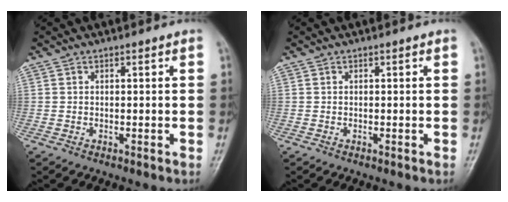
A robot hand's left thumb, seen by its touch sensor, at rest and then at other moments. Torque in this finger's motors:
{"motor_torque": [-0.02, 0.01, -0.07, -0.14, 0.00]}